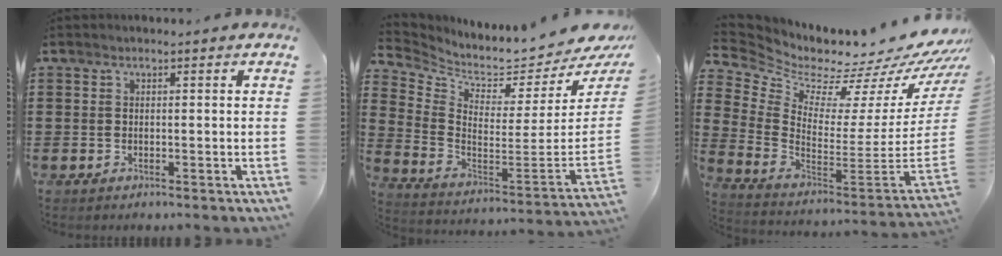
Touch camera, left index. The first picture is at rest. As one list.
[{"total": 3.3, "force": [3.0, 0.8, 1.3], "torque": [-0.043, -0.062, 0.038]}, {"total": 5.1, "force": [4.8, 1.0, 1.4], "torque": [-0.049, -0.076, 0.070]}]